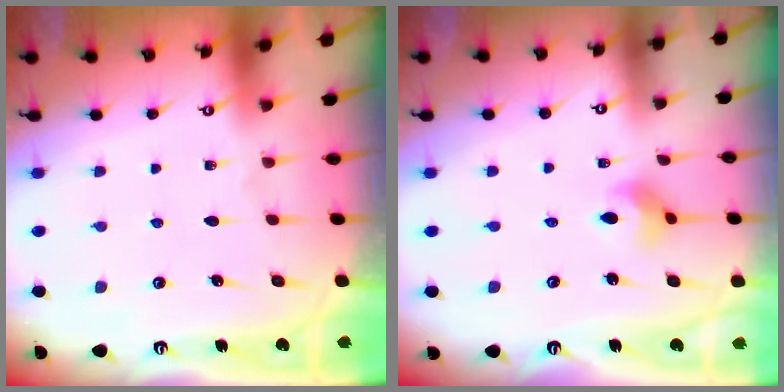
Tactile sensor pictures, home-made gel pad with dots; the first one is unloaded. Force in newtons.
{"total": 3.8, "press": 3.8, "slide": 0.5}